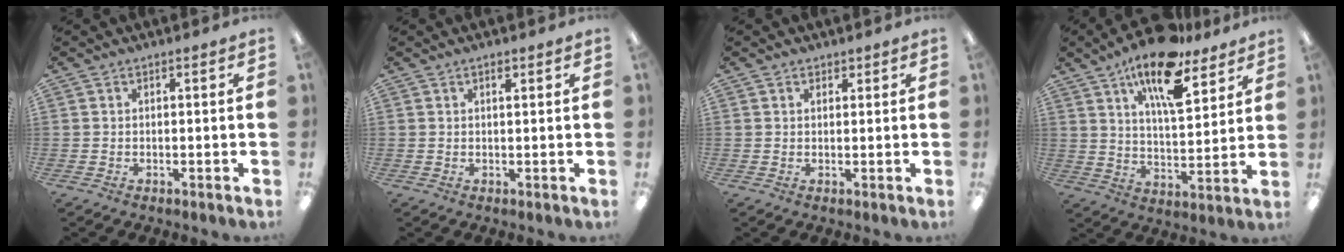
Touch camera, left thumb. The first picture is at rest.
{"total": 1.1, "force": [0.7, 0.4, 0.7], "torque": [-0.008, -0.002, 0.011]}
{"total": 1.4, "force": [1.0, 0.9, 0.4], "torque": [0.000, -0.001, 0.018]}
{"total": 16.7, "force": [11.8, 5.7, 10.4], "torque": [-0.176, -0.060, 0.197]}